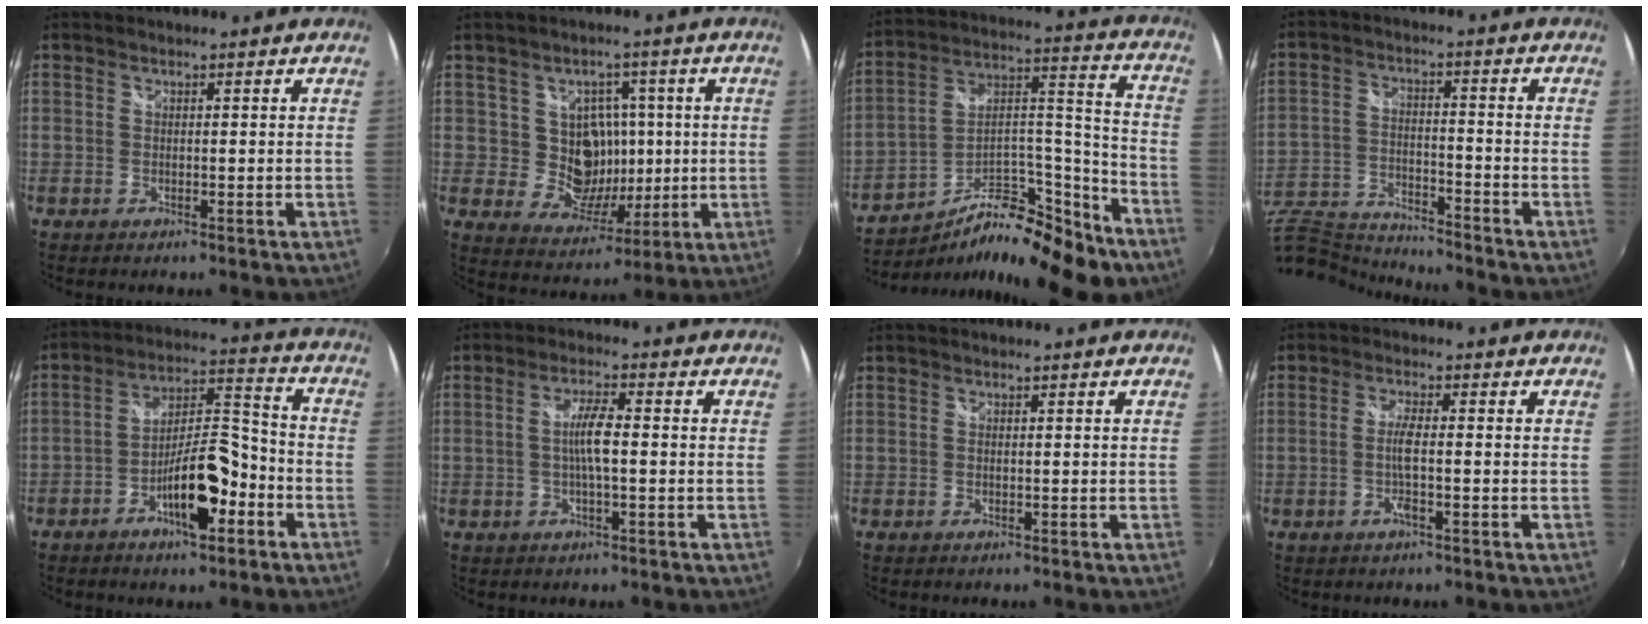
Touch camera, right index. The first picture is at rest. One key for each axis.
{"total": 9.0, "fx": 0.9, "fy": 8.4, "fz": 3.1, "tx": -0.060, "ty": 0.005, "tz": 0.027}
{"total": 22.4, "fx": -14.4, "fy": 8.6, "fz": 14.8, "tx": -0.245, "ty": 0.015, "tz": -0.223}
{"total": 15.0, "fx": -13.7, "fy": 3.7, "fz": 4.7, "tx": -0.126, "ty": -0.016, "tz": -0.249}
{"total": 12.0, "fx": -5.8, "fy": 4.1, "fz": 9.6, "tx": -0.169, "ty": 0.018, "tz": -0.089}
{"total": 4.9, "fx": -0.4, "fy": 0.6, "fz": 4.8, "tx": -0.089, "ty": 0.003, "tz": -0.005}
{"total": 0.0}
{"total": 3.4, "fx": -1.1, "fy": 0.0, "fz": 3.2, "tx": -0.062, "ty": -0.004, "tz": -0.021}